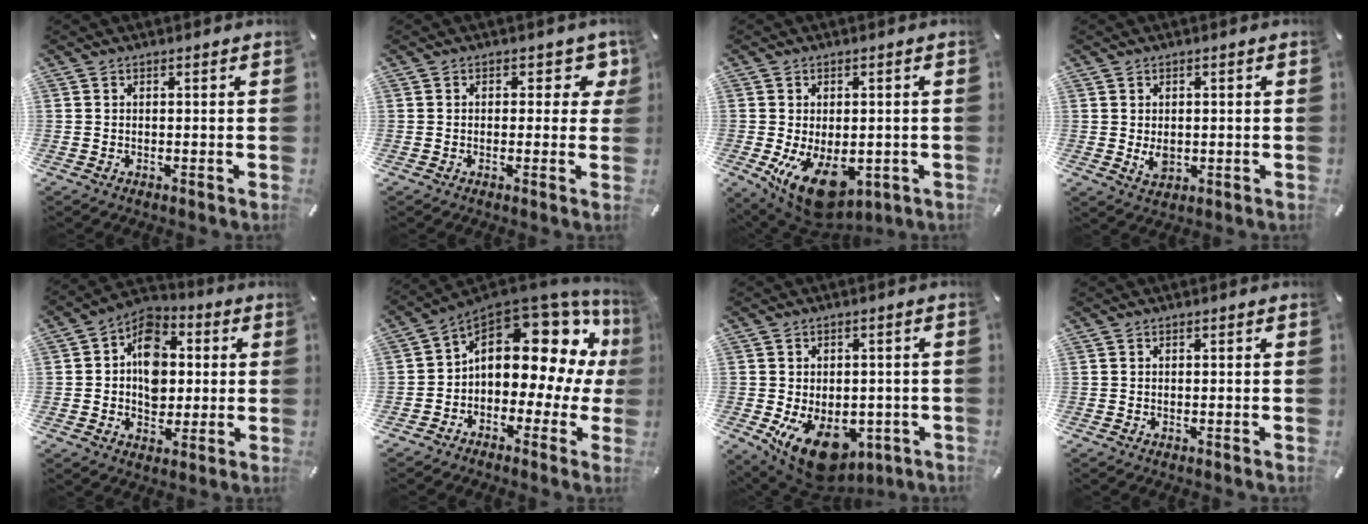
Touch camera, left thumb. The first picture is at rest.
{"total": 4.7, "force": [1.8, 3.0, 3.2], "torque": [-0.020, -0.005, 0.022]}
{"total": 12.1, "force": [-4.3, 6.7, 9.1], "torque": [-0.160, 0.004, -0.072]}
{"total": 3.3, "force": [-0.3, 2.5, 2.2], "torque": [-0.044, -0.005, -0.007]}
{"total": 11.3, "force": [0.2, 9.2, 6.6], "torque": [-0.106, 0.012, 0.005]}
{"total": 17.3, "force": [5.2, 10.4, 12.8], "torque": [-0.180, -0.042, 0.083]}
{"total": 12.4, "force": [-5.5, 7.4, 8.2], "torque": [-0.127, 0.022, -0.090]}
{"total": 0.0}